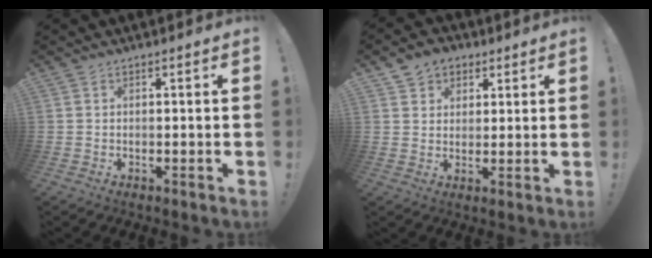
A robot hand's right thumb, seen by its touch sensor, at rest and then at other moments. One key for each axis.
{"total": 5.6, "fx": 2.5, "fy": 4.9, "fz": 1.0, "tx": -0.010, "ty": -0.013, "tz": 0.049}